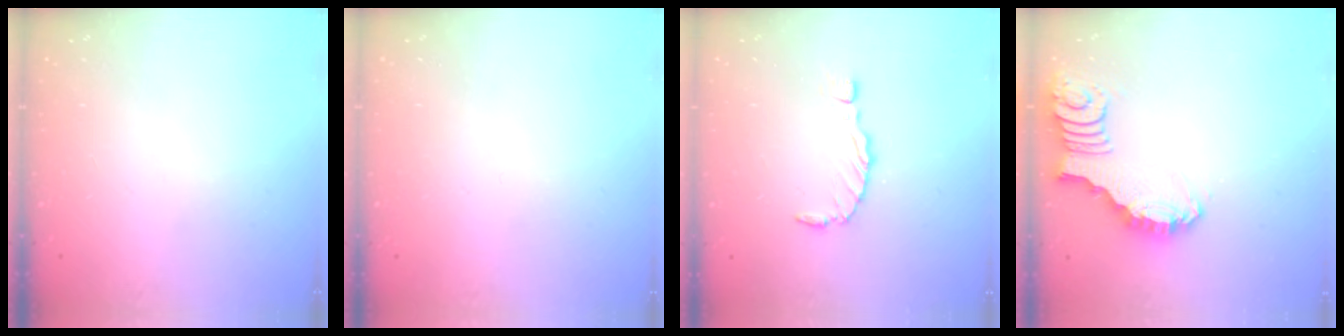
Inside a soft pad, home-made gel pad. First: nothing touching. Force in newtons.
{"total": 0.0}
{"total": 0.0}
{"total": 2.6, "press": 2.6, "slide": 0.4}